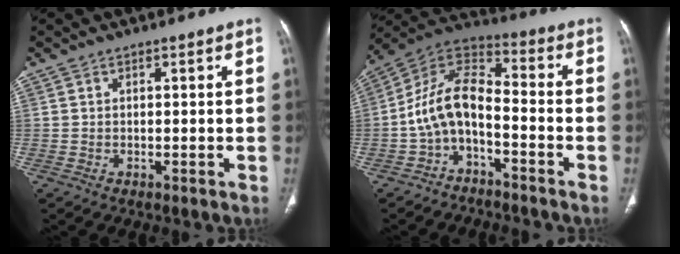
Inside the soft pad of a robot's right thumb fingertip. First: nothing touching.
{"total": 10.8, "force": [-4.2, 5.6, 8.2], "torque": [-0.150, 0.080, -0.092]}